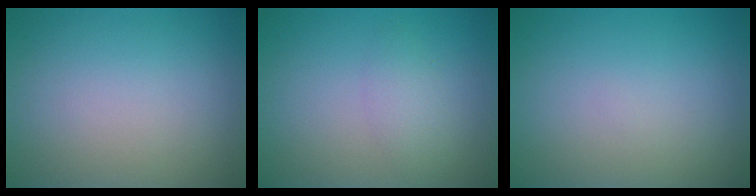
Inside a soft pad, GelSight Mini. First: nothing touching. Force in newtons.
{"total": 1.8, "press": 1.8, "slide": 0.1}
{"total": 0.0}